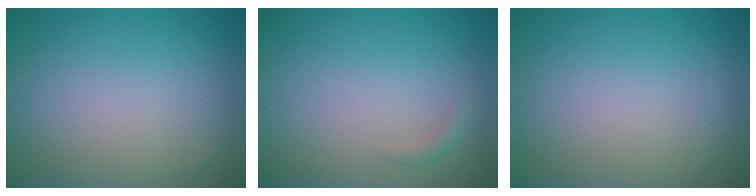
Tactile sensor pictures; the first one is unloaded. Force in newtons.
{"total": 0.9, "press": 0.9, "slide": 0.0}
{"total": 0.0}